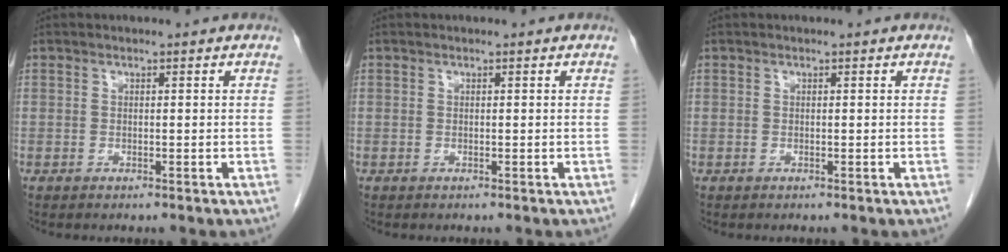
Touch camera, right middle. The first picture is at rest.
{"total": 0.0}
{"total": 0.0}